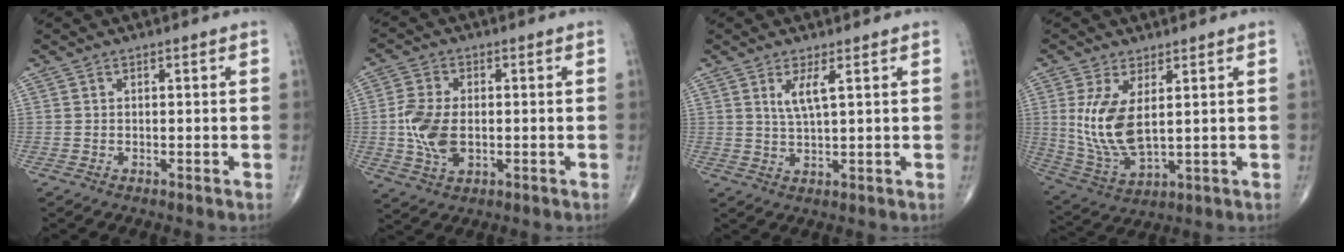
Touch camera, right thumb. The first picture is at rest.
{"total": 9.1, "force": [-0.7, 5.5, 7.2], "torque": [-0.149, 0.001, -0.011]}
{"total": 3.9, "force": [1.6, 0.6, 3.5], "torque": [-0.075, -0.014, 0.036]}
{"total": 11.1, "force": [2.1, 5.0, 9.7], "torque": [-0.202, -0.020, 0.058]}